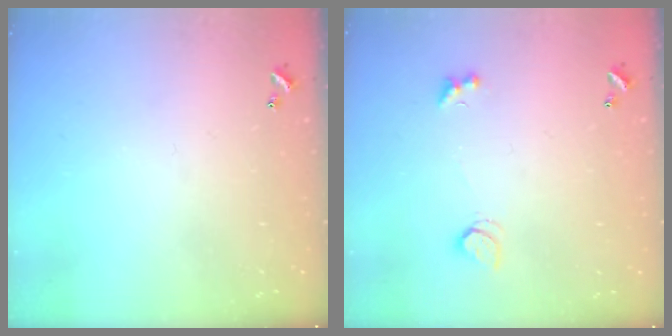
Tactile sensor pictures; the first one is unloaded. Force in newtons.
{"total": 2.3, "press": 1.9, "slide": 1.1}